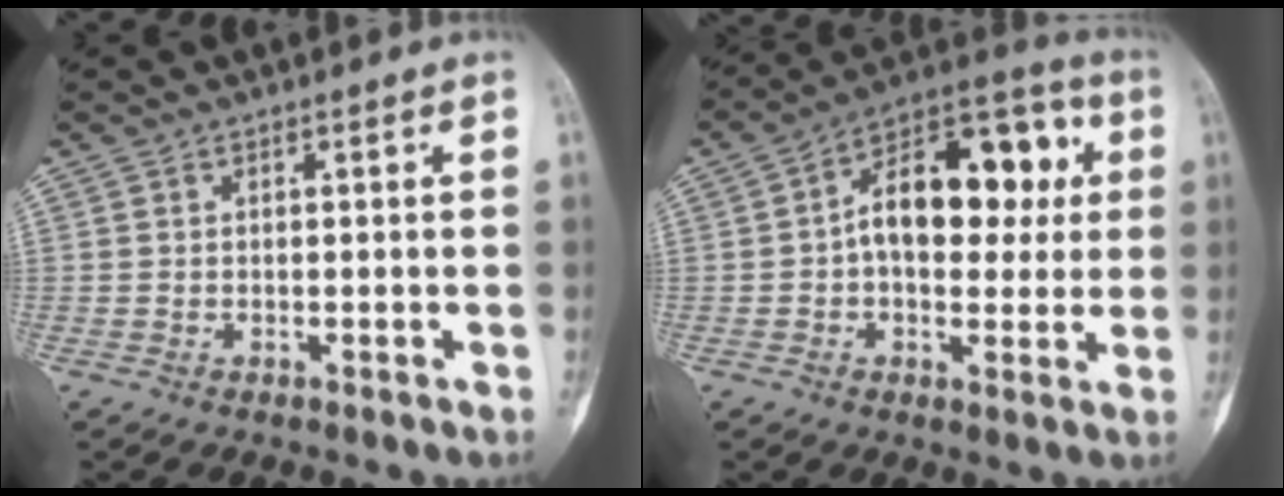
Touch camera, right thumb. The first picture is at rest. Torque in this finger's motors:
{"motor_torque": [1.70, 1.97, 1.27, 0.19, 0.12]}